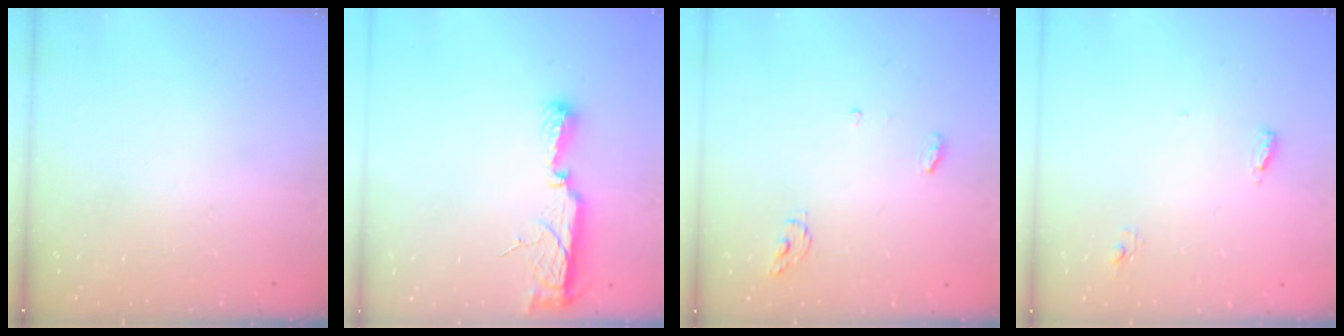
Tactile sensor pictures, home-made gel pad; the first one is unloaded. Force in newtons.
{"total": 8.1, "press": 8.1, "slide": 0.7}
{"total": 3.8, "press": 3.8, "slide": 0.3}
{"total": 4.7, "press": 4.5, "slide": 1.1}